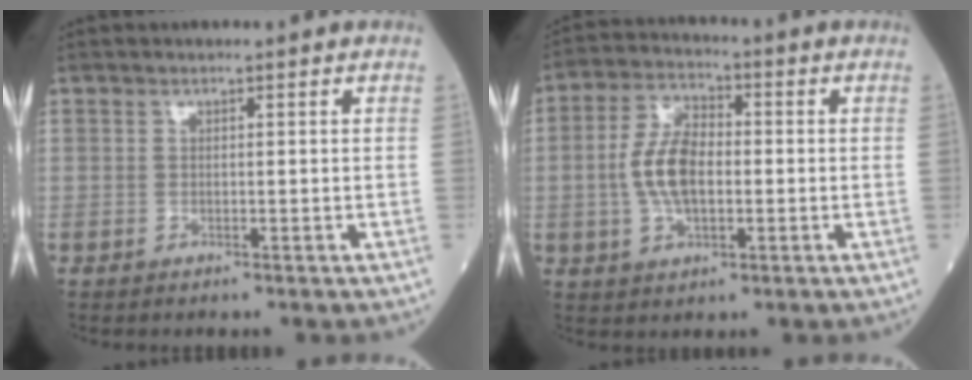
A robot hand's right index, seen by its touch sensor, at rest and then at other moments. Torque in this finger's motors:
{"motor_torque": [1.28, 0.08, 0.73, 0.19]}